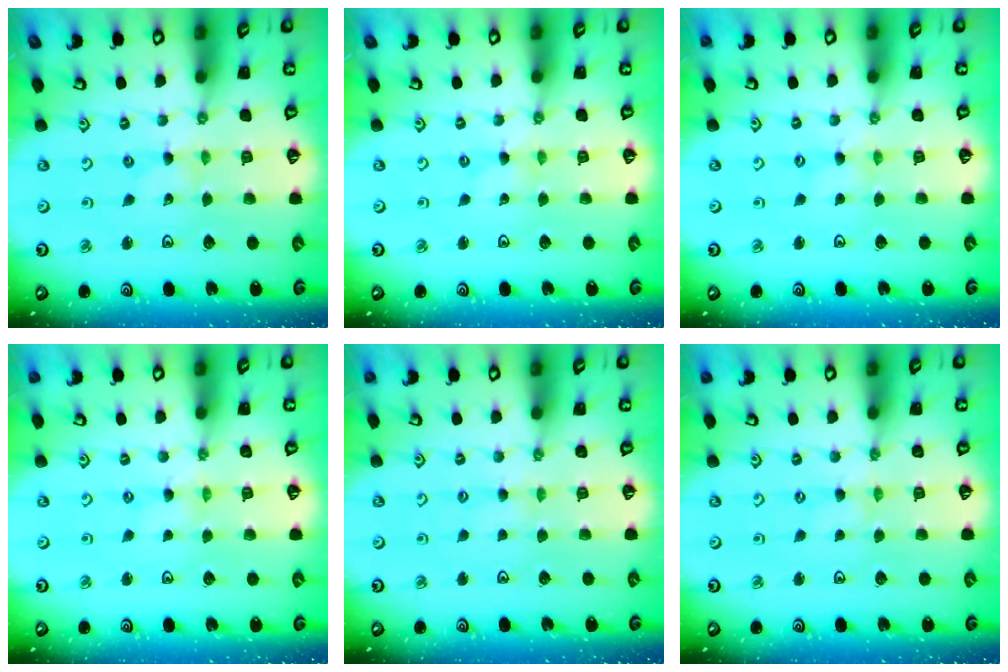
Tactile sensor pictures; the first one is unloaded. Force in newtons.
{"total": 0.0}
{"total": 0.0}
{"total": 0.0}
{"total": 2.1, "press": 2.0, "slide": 0.3}
{"total": 0.0}